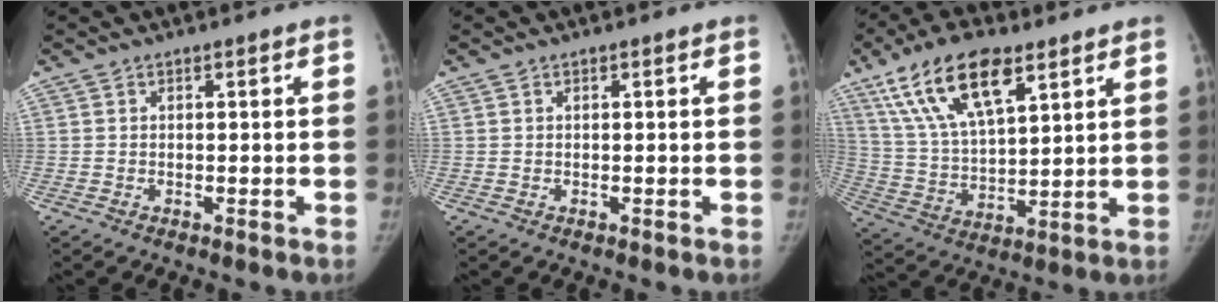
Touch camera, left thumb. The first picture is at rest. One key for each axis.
{"total": 0.0}
{"total": 17.5, "fx": 9.9, "fy": 7.1, "fz": 12.6, "tx": -0.215, "ty": -0.026, "tz": 0.188}